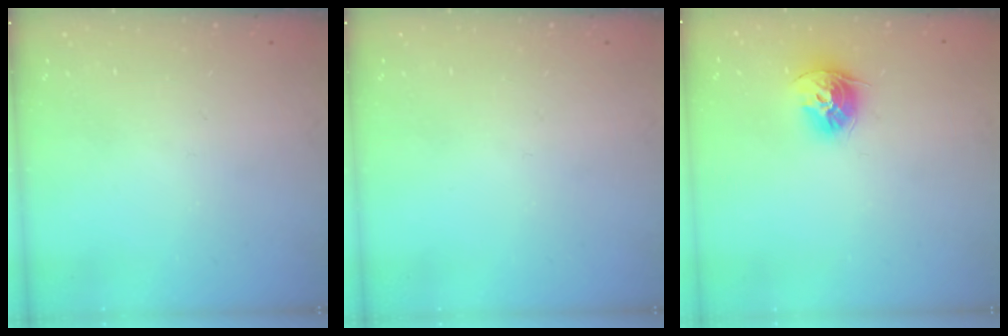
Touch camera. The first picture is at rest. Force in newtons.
{"total": 0.0}
{"total": 10.6, "press": 10.6, "slide": 1.0}